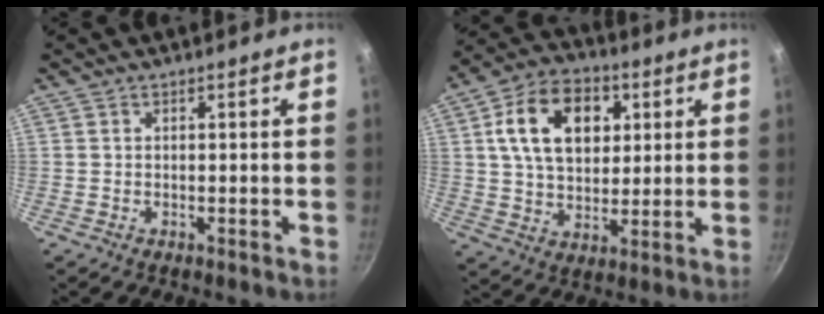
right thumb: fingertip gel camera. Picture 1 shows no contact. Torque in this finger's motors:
{"motor_torque": [-0.53, 2.85, 1.54, 0.34, 0.22]}